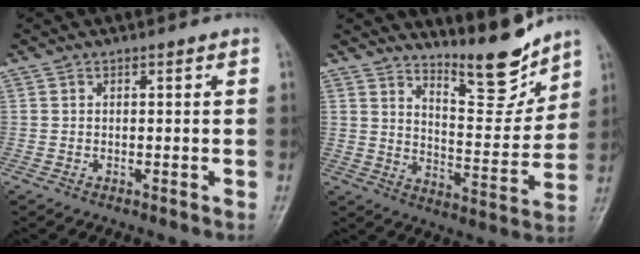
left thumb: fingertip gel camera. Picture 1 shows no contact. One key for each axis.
{"total": 11.2, "fx": 9.9, "fy": 2.4, "fz": 4.8, "tx": -0.046, "ty": -0.085, "tz": 0.167}